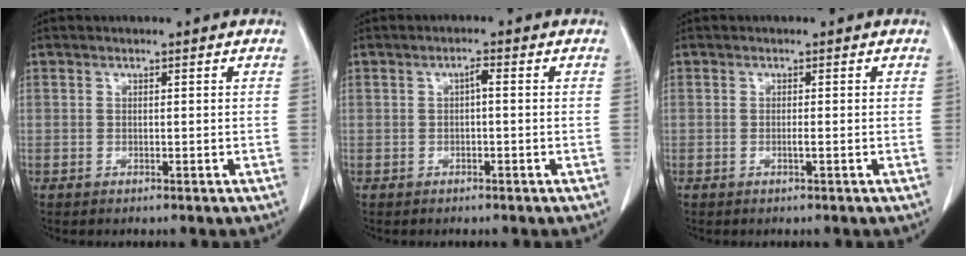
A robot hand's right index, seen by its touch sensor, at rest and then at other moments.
{"total": 1.3, "force": [0.0, 0.3, 1.3], "torque": [-0.021, 0.004, 0.000]}
{"total": 0.6, "force": [-0.1, -0.1, 0.6], "torque": [-0.010, 0.002, -0.001]}